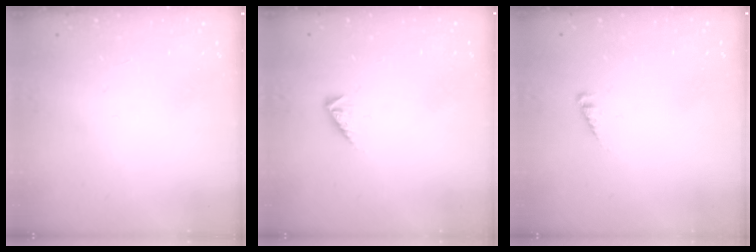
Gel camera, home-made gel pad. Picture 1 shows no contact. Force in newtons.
{"total": 2.9, "press": 2.9, "slide": 0.5}
{"total": 2.9, "press": 2.9, "slide": 0.3}